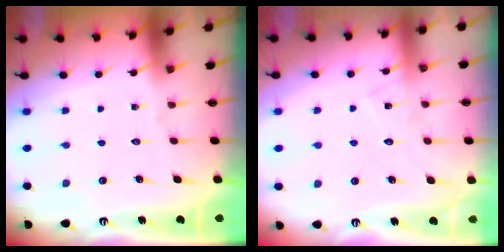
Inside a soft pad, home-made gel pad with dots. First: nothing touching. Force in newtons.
{"total": 8.1, "press": 8.0, "slide": 0.3}